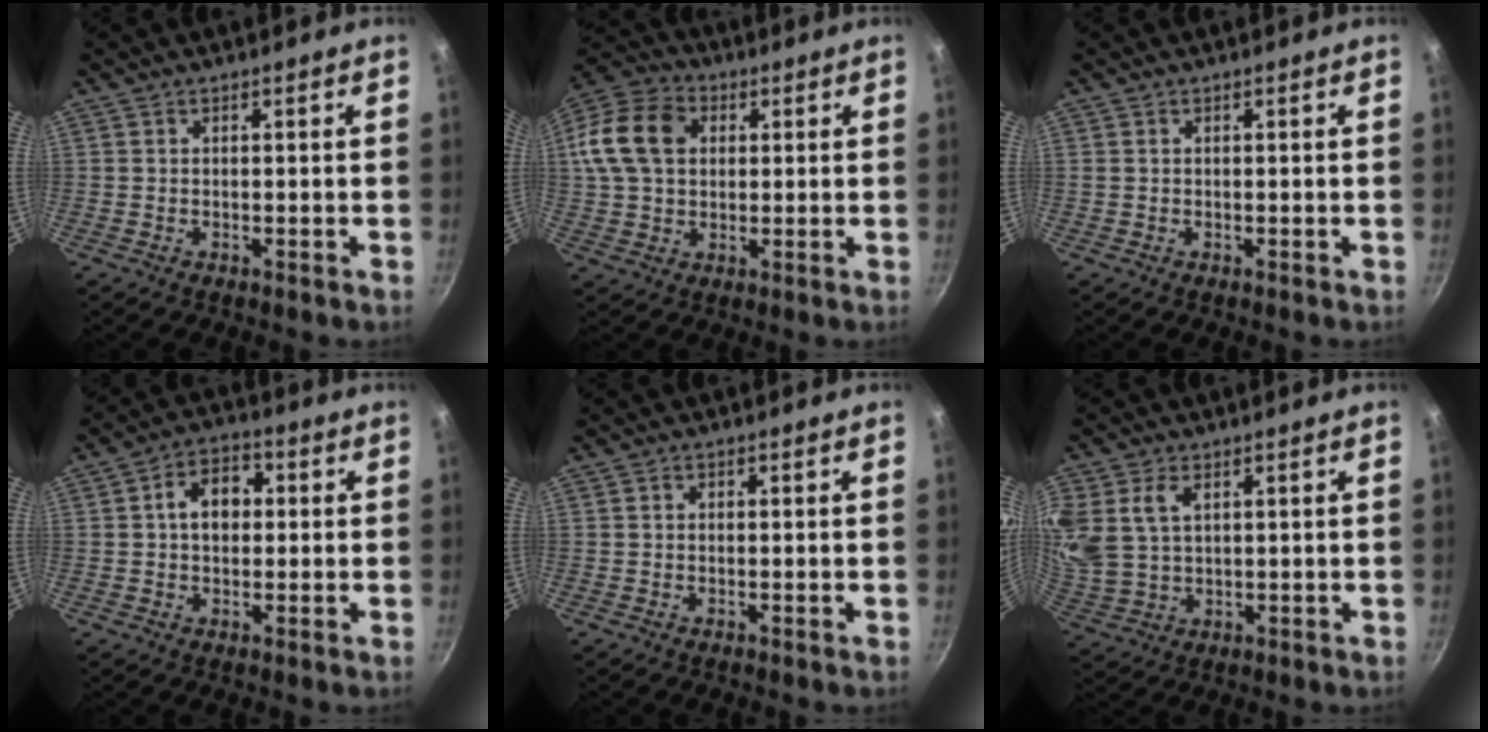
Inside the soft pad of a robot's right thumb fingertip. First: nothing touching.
{"total": 13.4, "force": [2.8, 10.0, 8.5], "torque": [-0.154, 0.021, 0.039]}
{"total": 0.0}
{"total": 7.7, "force": [0.9, 5.5, 5.3], "torque": [-0.049, 0.018, 0.004]}
{"total": 0.6, "force": [0.0, 0.5, 0.3], "torque": [-0.005, 0.004, -0.001]}
{"total": 10.4, "force": [3.7, 6.8, 6.9], "torque": [-0.147, -0.004, 0.081]}